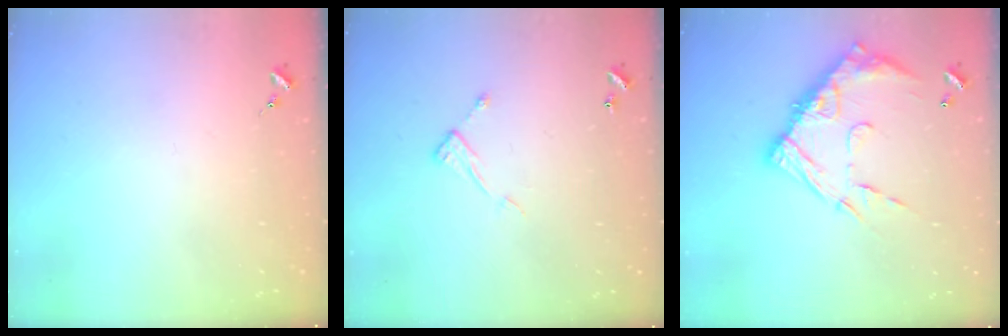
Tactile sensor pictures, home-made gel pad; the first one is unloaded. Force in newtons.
{"total": 7.1, "press": 7.1, "slide": 0.0}
{"total": 17.2, "press": 17.1, "slide": 1.4}